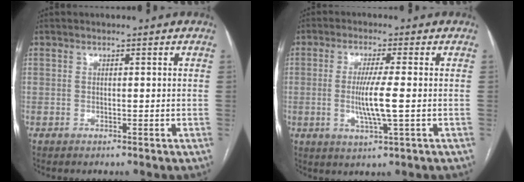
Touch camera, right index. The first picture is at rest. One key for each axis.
{"total": 6.2, "fx": -0.7, "fy": -0.3, "fz": 6.2, "tx": -0.123, "ty": -0.013, "tz": -0.015}